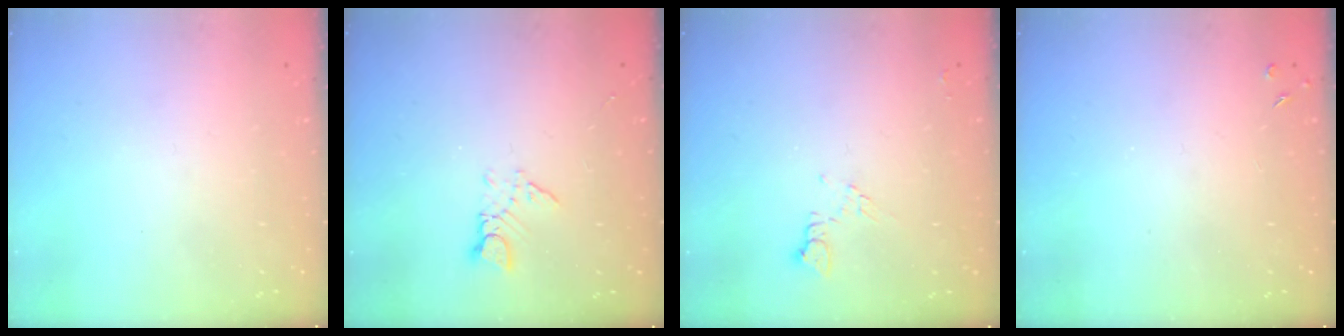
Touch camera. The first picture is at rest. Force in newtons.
{"total": 4.6, "press": 4.5, "slide": 0.5}
{"total": 5.9, "press": 5.9, "slide": 0.8}
{"total": 2.5, "press": 2.5, "slide": 0.5}